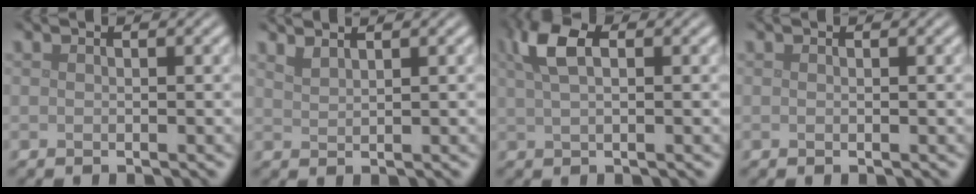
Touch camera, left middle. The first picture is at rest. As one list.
[{"total": 1.4, "force": [1.3, 0.3, 0.5], "torque": [-0.007, 0.005, 0.022]}, {"total": 4.1, "force": [1.7, 1.8, 3.2], "torque": [-0.071, 0.009, 0.028]}, {"total": 0.0}]